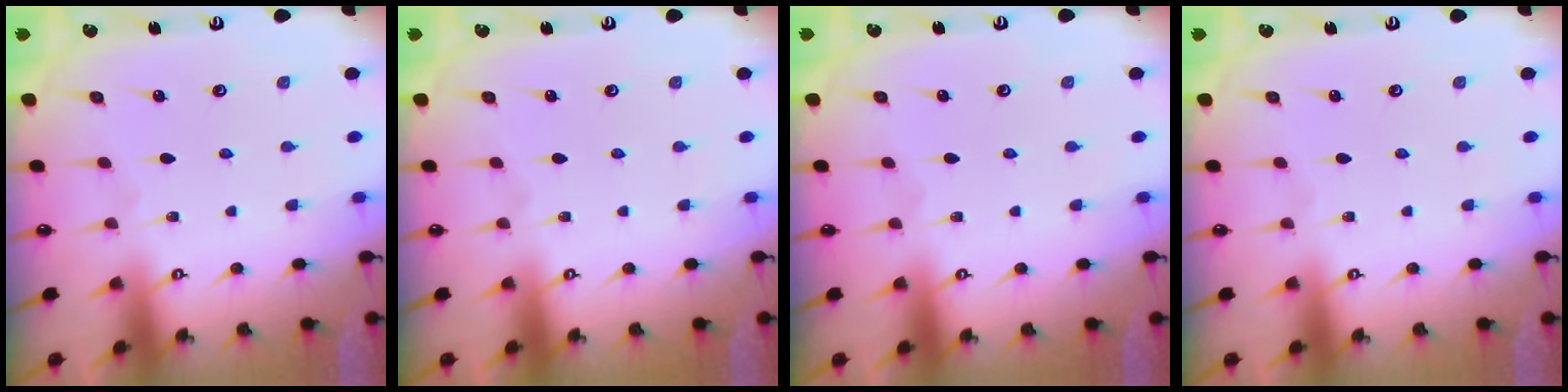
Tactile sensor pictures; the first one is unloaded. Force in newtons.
{"total": 0.0}
{"total": 0.0}
{"total": 0.0}